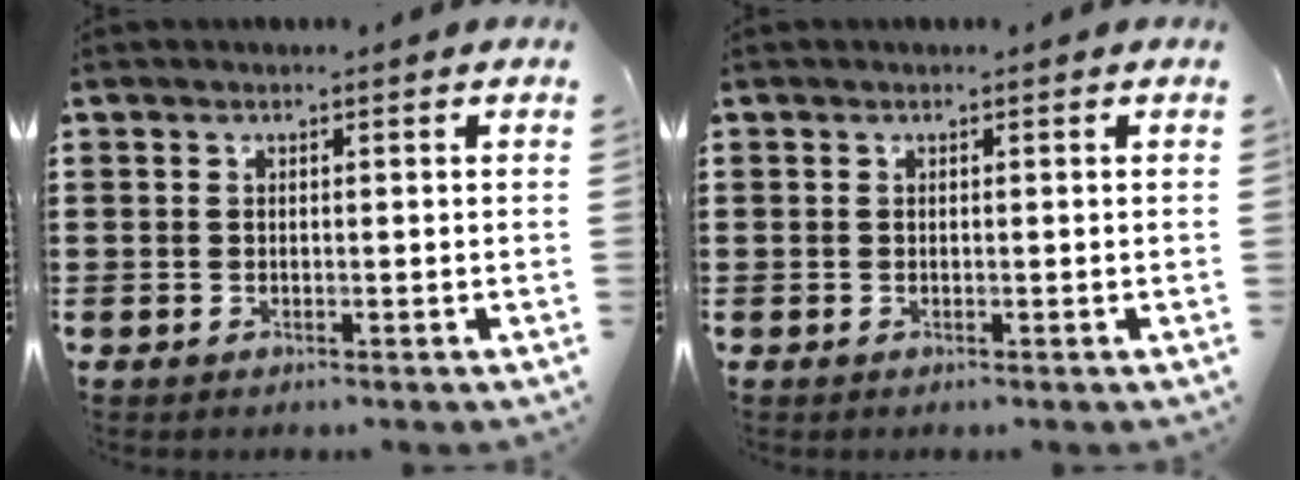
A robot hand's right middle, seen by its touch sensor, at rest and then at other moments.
{"total": 0.0}